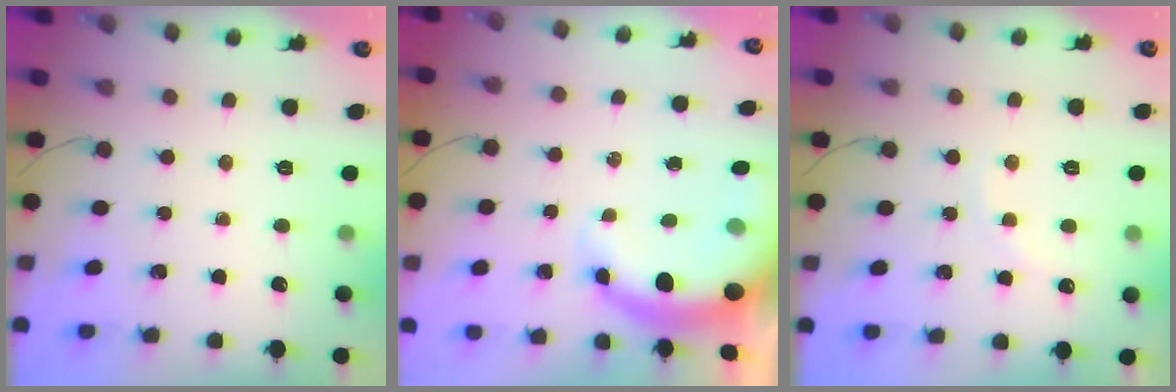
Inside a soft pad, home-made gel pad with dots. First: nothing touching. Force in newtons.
{"total": 6.7, "press": 6.6, "slide": 1.2}
{"total": 5.5, "press": 5.4, "slide": 1.1}